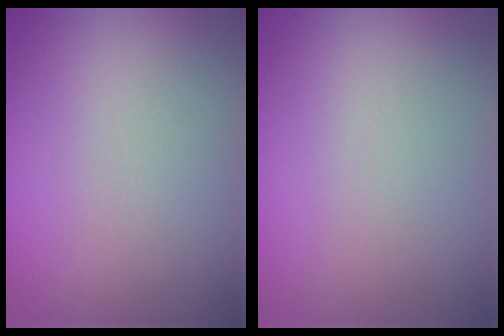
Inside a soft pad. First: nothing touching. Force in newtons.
{"total": 0.0}